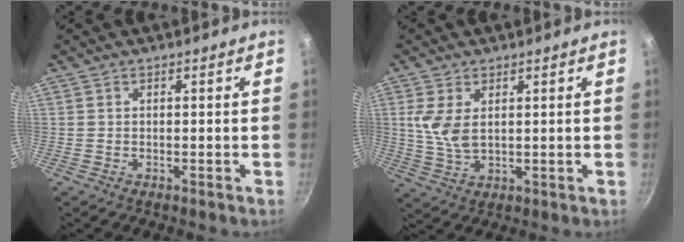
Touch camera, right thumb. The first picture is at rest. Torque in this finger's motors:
{"motor_torque": [2.57, 2.44, 0.60, 0.32, 0.25]}